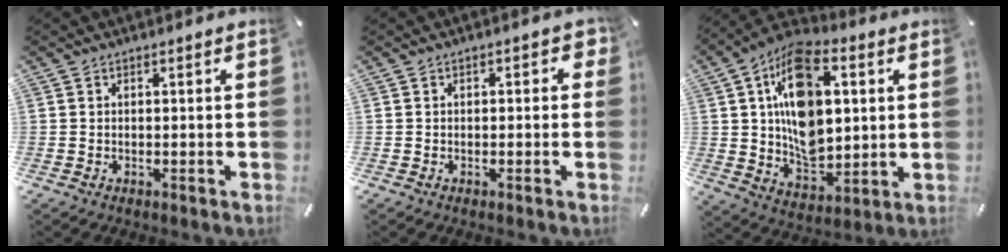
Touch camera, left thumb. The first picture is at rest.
{"total": 2.0, "force": [-0.6, 1.3, 1.3], "torque": [-0.016, 0.007, -0.015]}
{"total": 18.1, "force": [3.9, 12.1, 12.9], "torque": [-0.223, -0.007, 0.069]}